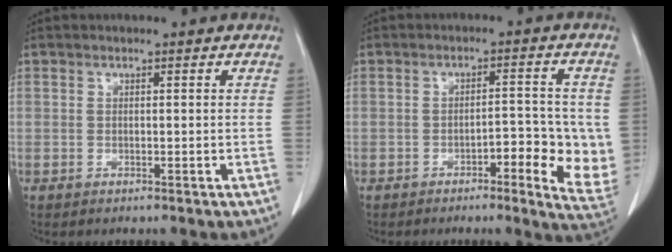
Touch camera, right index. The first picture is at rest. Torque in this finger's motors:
{"motor_torque": [0.25, -0.04, 0.16, 0.04]}